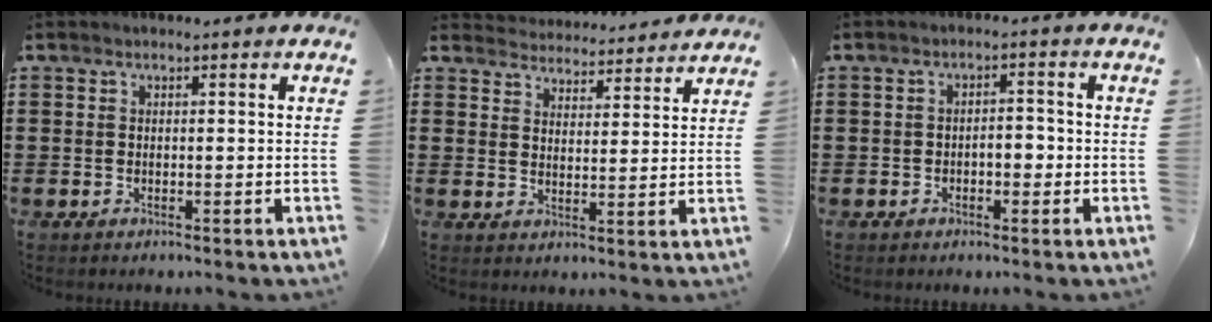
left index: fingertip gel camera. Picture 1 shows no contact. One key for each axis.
{"total": 4.3, "fx": 4.3, "fy": 0.1, "fz": -0.2, "tx": -0.016, "ty": -0.027, "tz": 0.074}
{"total": 2.7, "fx": -1.1, "fy": 1.3, "fz": 2.1, "tx": -0.042, "ty": 0.004, "tz": -0.025}